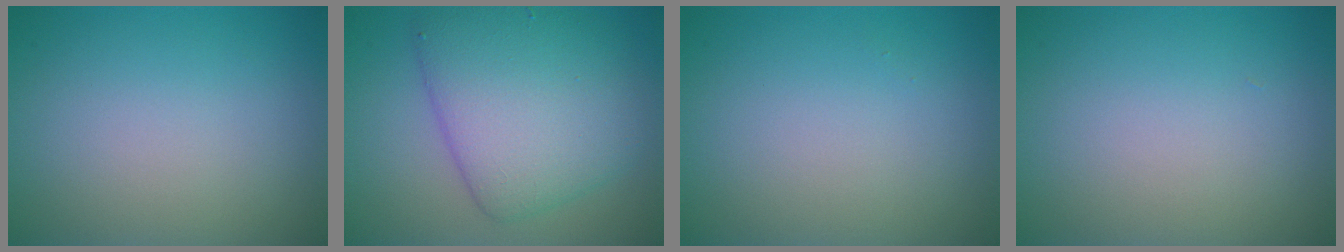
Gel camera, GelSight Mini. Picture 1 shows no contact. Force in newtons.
{"total": 7.6, "press": 7.6, "slide": 0.2}
{"total": 0.0}
{"total": 0.0}